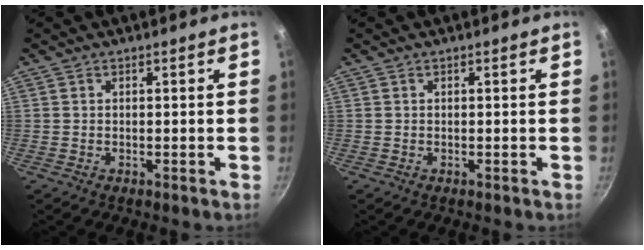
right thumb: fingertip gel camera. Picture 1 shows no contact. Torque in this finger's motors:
{"motor_torque": [-0.07, 0.09, 0.21, -0.24, 0.00]}